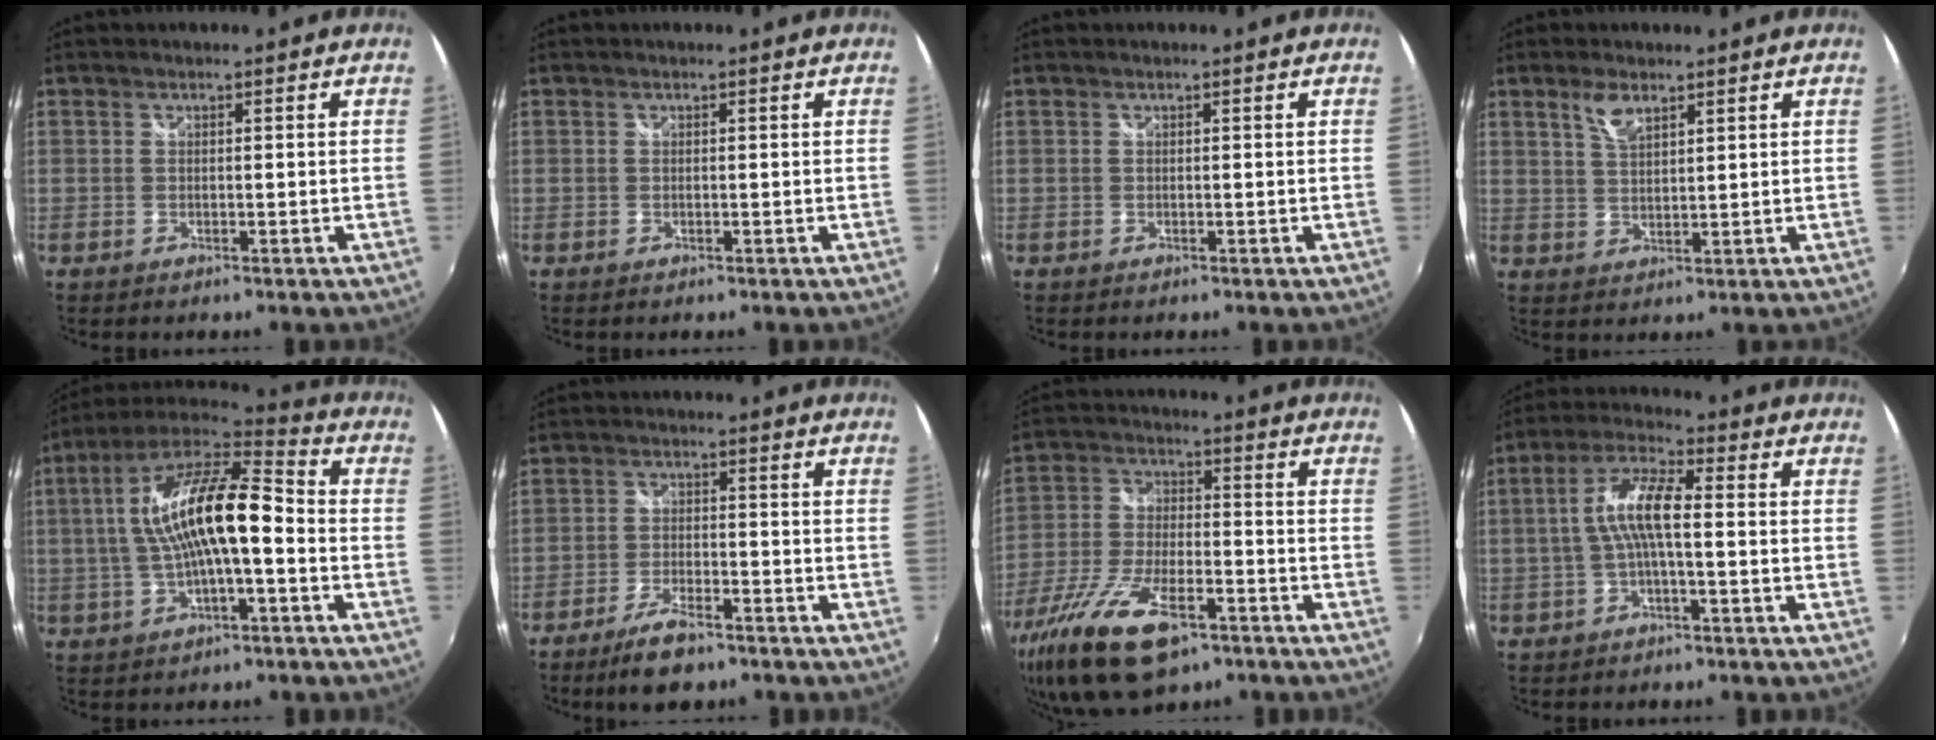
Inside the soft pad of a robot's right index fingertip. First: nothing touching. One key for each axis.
{"total": 0.0}
{"total": 0.0}
{"total": 4.2, "fx": 2.7, "fy": 1.6, "fz": 2.8, "tx": -0.052, "ty": 0.002, "tz": 0.052}
{"total": 16.7, "fx": -1.0, "fy": 4.7, "fz": 16.0, "tx": -0.294, "ty": 0.020, "tz": -0.023}
{"total": 7.9, "fx": -5.9, "fy": 2.4, "fz": 4.7, "tx": -0.109, "ty": -0.005, "tz": -0.105}
{"total": 19.0, "fx": -11.3, "fy": 7.9, "fz": 13.1, "tx": -0.279, "ty": -0.046, "tz": -0.204}
{"total": 8.1, "fx": -0.6, "fy": 1.8, "fz": 7.9, "tx": -0.166, "ty": 0.014, "tz": -0.012}